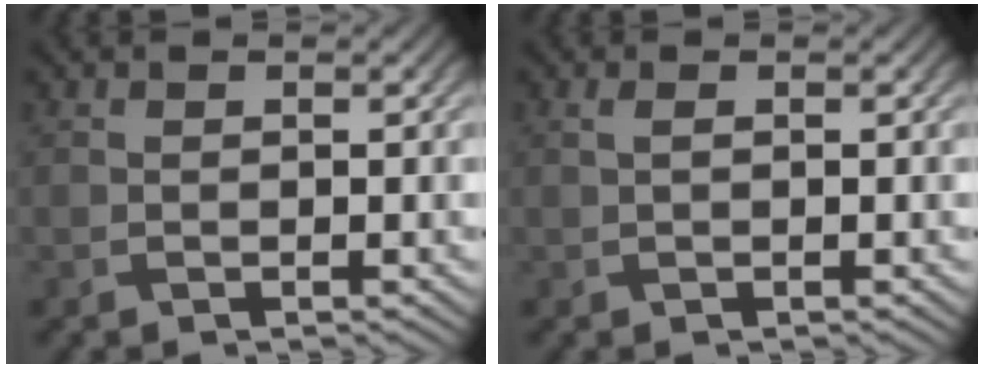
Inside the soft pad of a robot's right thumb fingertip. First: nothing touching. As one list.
[{"total": 0.7, "force": [0.0, 0.2, 0.7], "torque": [-0.021, 0.004, 0.001]}]